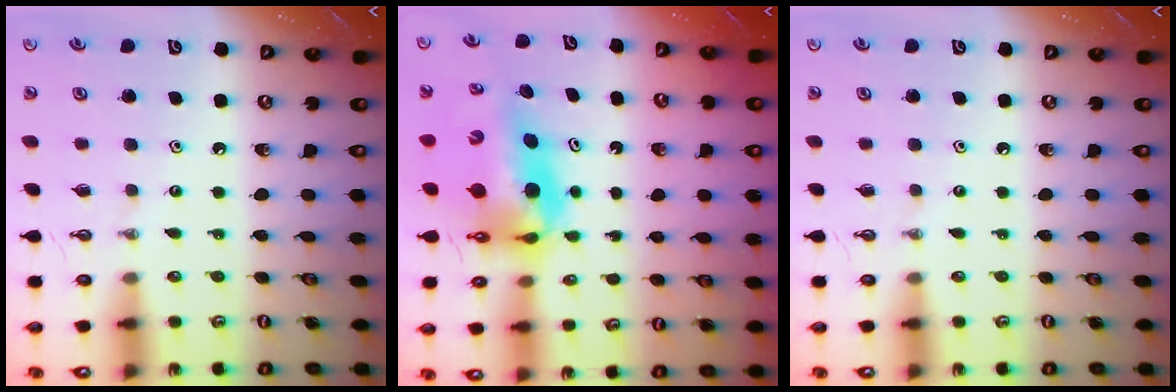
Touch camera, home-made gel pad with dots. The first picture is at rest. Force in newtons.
{"total": 9.7, "press": 9.5, "slide": 1.7}
{"total": 0.0}